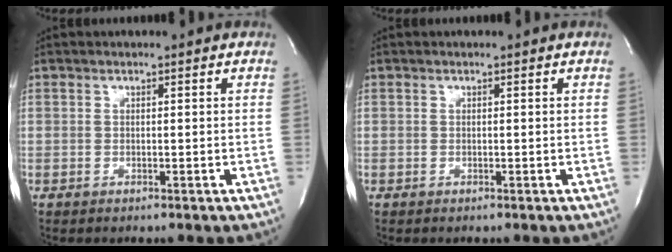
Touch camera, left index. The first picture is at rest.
{"total": 0.0}